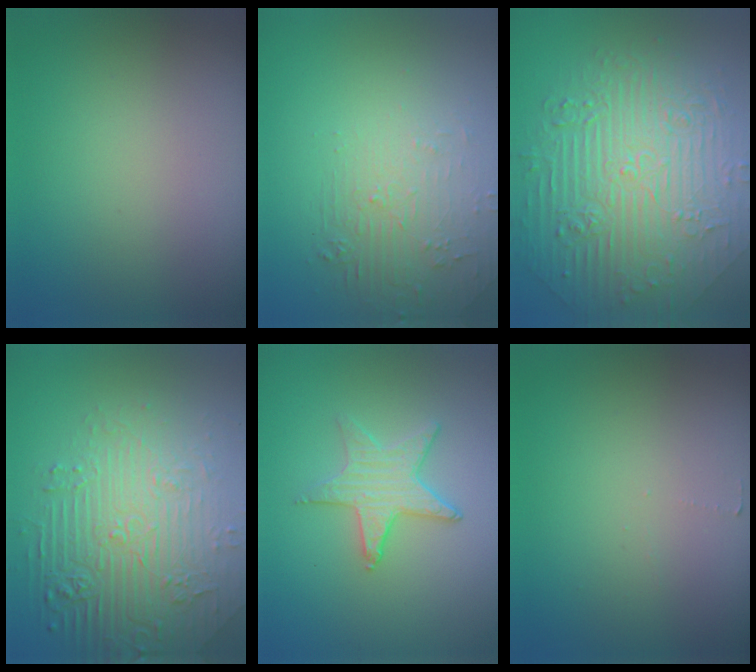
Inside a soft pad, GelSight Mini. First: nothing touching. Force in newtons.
{"total": 2.1, "press": 0.9, "slide": 1.9}
{"total": 11.2, "press": 7.5, "slide": 8.3}
{"total": 8.0, "press": 5.7, "slide": 5.6}
{"total": 2.8, "press": 2.7, "slide": 0.7}
{"total": 0.5, "press": 0.5, "slide": 0.1}